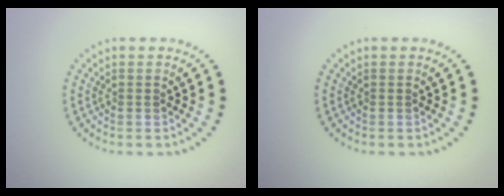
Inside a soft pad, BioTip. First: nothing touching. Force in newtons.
{"total": 0.0}